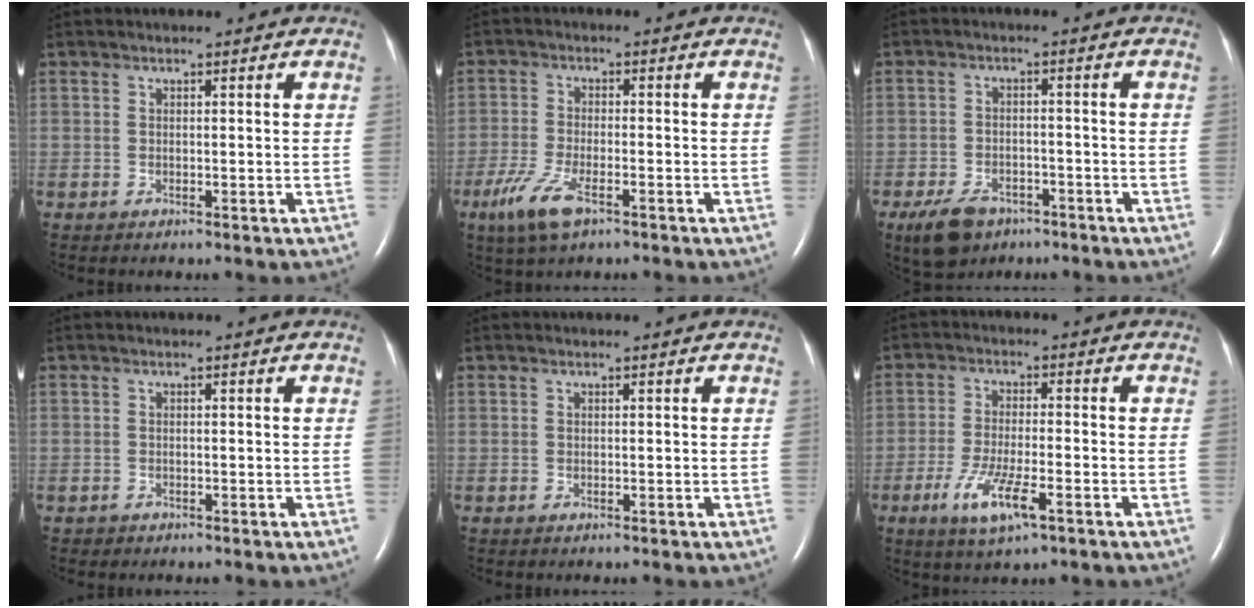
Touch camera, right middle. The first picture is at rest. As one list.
[{"total": 6.5, "force": [-3.7, 1.7, 5.0], "torque": [-0.115, -0.014, -0.068]}, {"total": 6.5, "force": [-4.4, 3.8, 3.1], "torque": [-0.068, -0.004, -0.069]}, {"total": 0.6, "force": [-0.4, 0.4, -0.1], "torque": [-0.008, 0.000, -0.008]}, {"total": 0.0}, {"total": 7.5, "force": [-3.7, 1.3, 6.4], "torque": [-0.127, -0.014, -0.062]}]